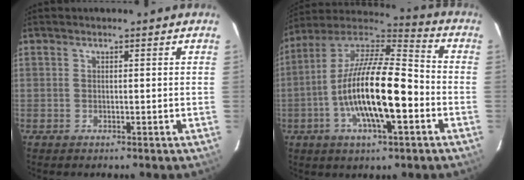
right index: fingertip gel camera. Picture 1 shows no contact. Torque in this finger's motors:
{"motor_torque": [2.14, 0.00, 1.05, 0.21]}